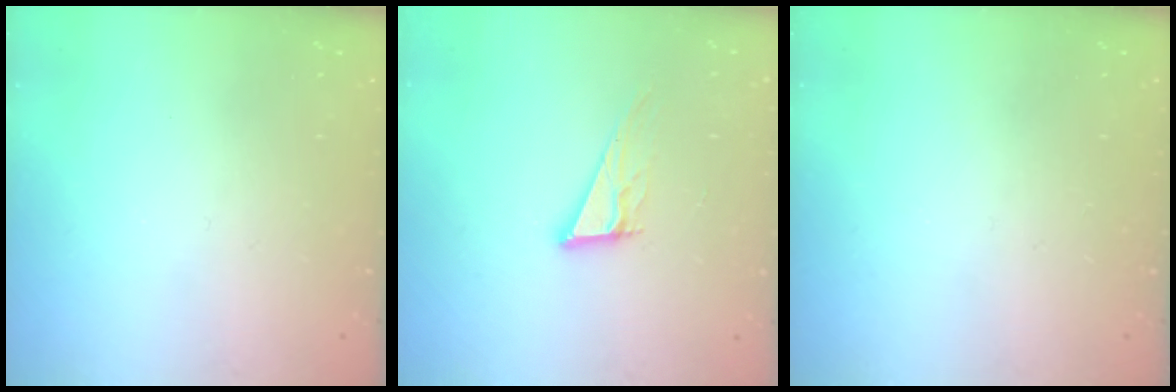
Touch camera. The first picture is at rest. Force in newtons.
{"total": 10.9, "press": 10.4, "slide": 3.3}
{"total": 0.0}